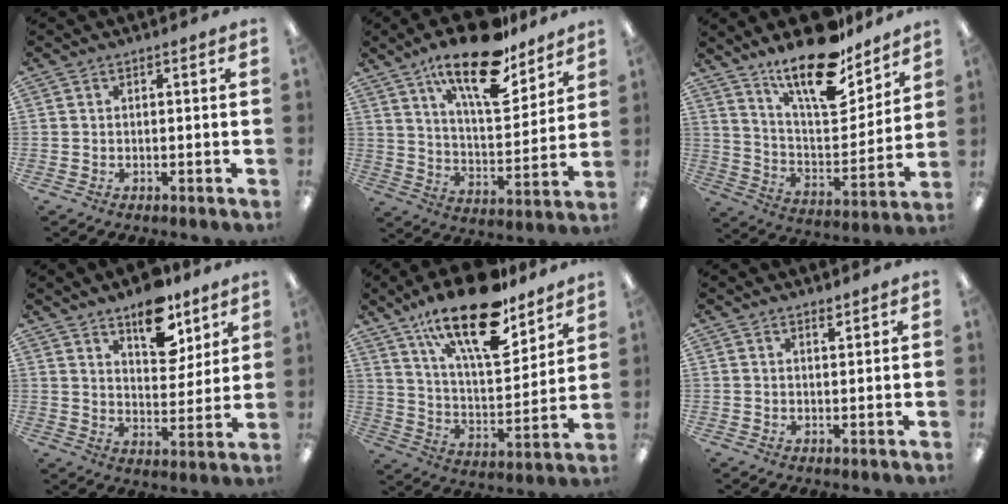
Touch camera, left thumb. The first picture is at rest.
{"total": 20.5, "force": [14.3, 7.4, 12.7], "torque": [-0.206, -0.083, 0.238]}
{"total": 19.6, "force": [15.2, 6.5, 10.6], "torque": [-0.184, -0.099, 0.260]}
{"total": 12.7, "force": [8.9, 6.3, 6.5], "torque": [-0.074, -0.051, 0.153]}
{"total": 22.9, "force": [15.2, 8.5, 14.8], "torque": [-0.246, -0.086, 0.259]}
{"total": 1.6, "force": [1.5, 0.3, 0.5], "torque": [-0.005, -0.006, 0.026]}